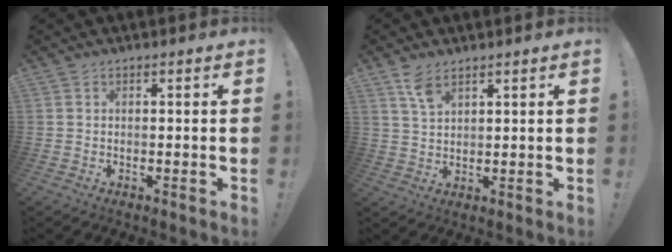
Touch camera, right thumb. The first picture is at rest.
{"total": 5.5, "force": [3.8, 2.0, 3.4], "torque": [-0.059, -0.022, 0.068]}